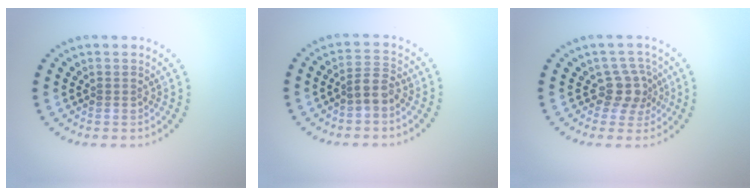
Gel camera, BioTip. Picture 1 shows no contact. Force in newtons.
{"total": 2.3, "press": 2.1, "slide": 1.1}
{"total": 2.8, "press": 2.2, "slide": 1.7}